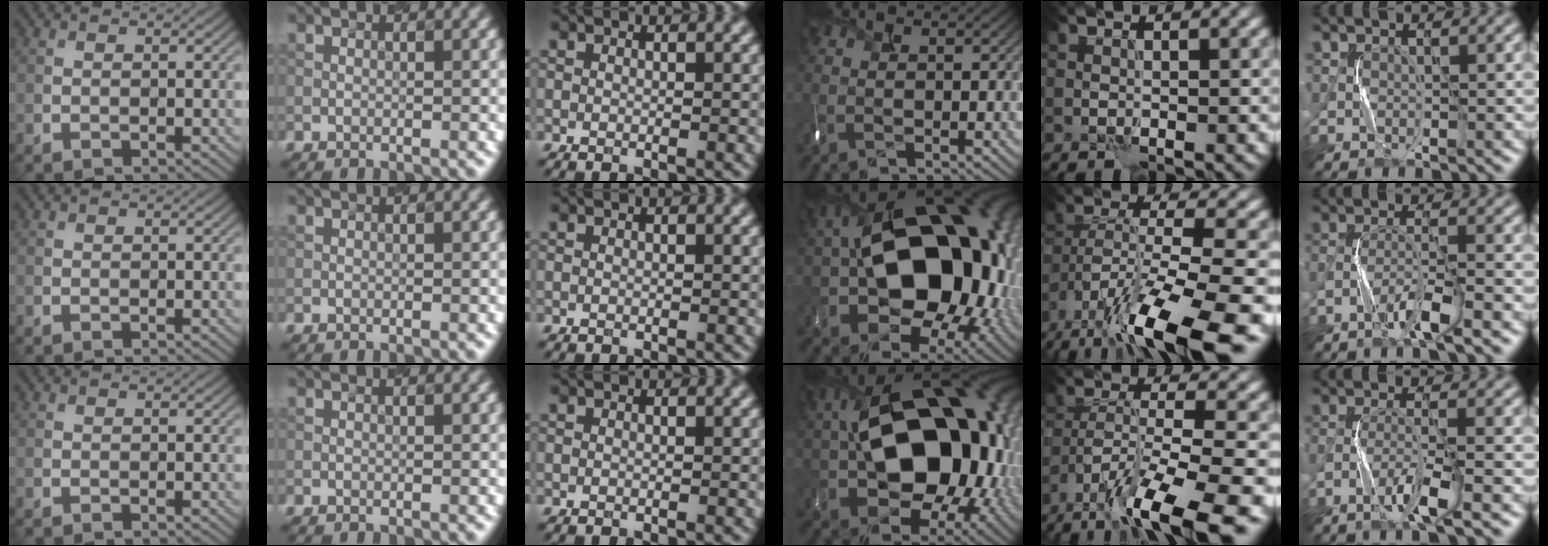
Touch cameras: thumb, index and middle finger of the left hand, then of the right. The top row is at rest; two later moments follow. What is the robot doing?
{"motion": "shake", "object": "tambourine"}